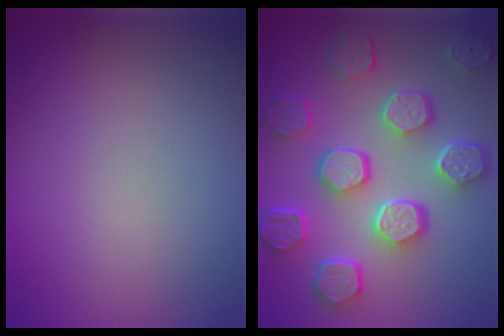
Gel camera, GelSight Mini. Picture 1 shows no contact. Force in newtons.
{"total": 8.0, "press": 6.3, "slide": 5.0}